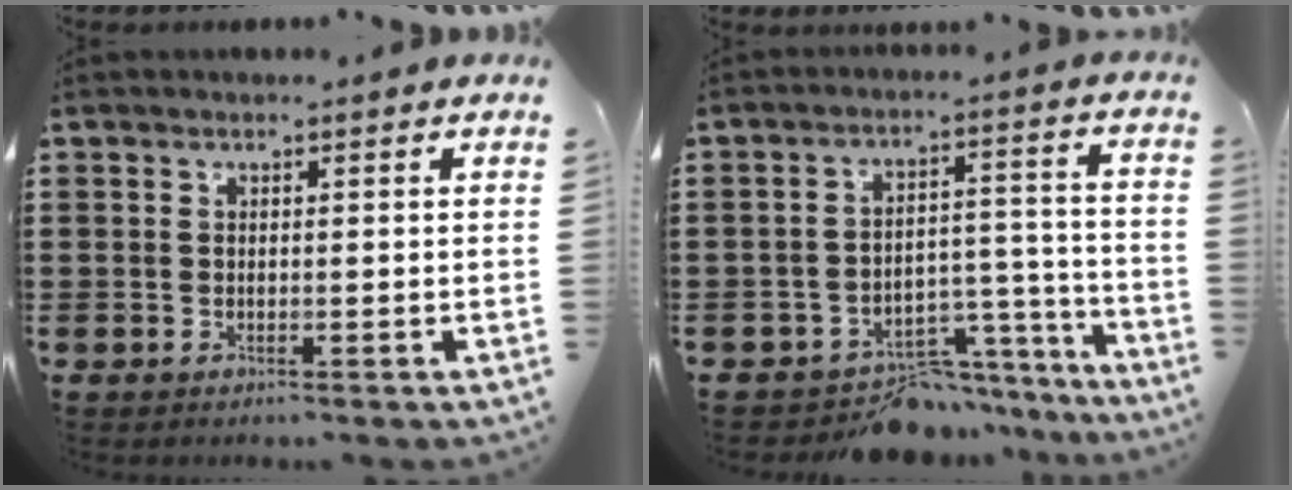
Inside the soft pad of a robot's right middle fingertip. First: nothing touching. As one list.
[{"total": 8.0, "force": [-7.3, 2.6, 2.0], "torque": [-0.022, 0.033, -0.134]}]